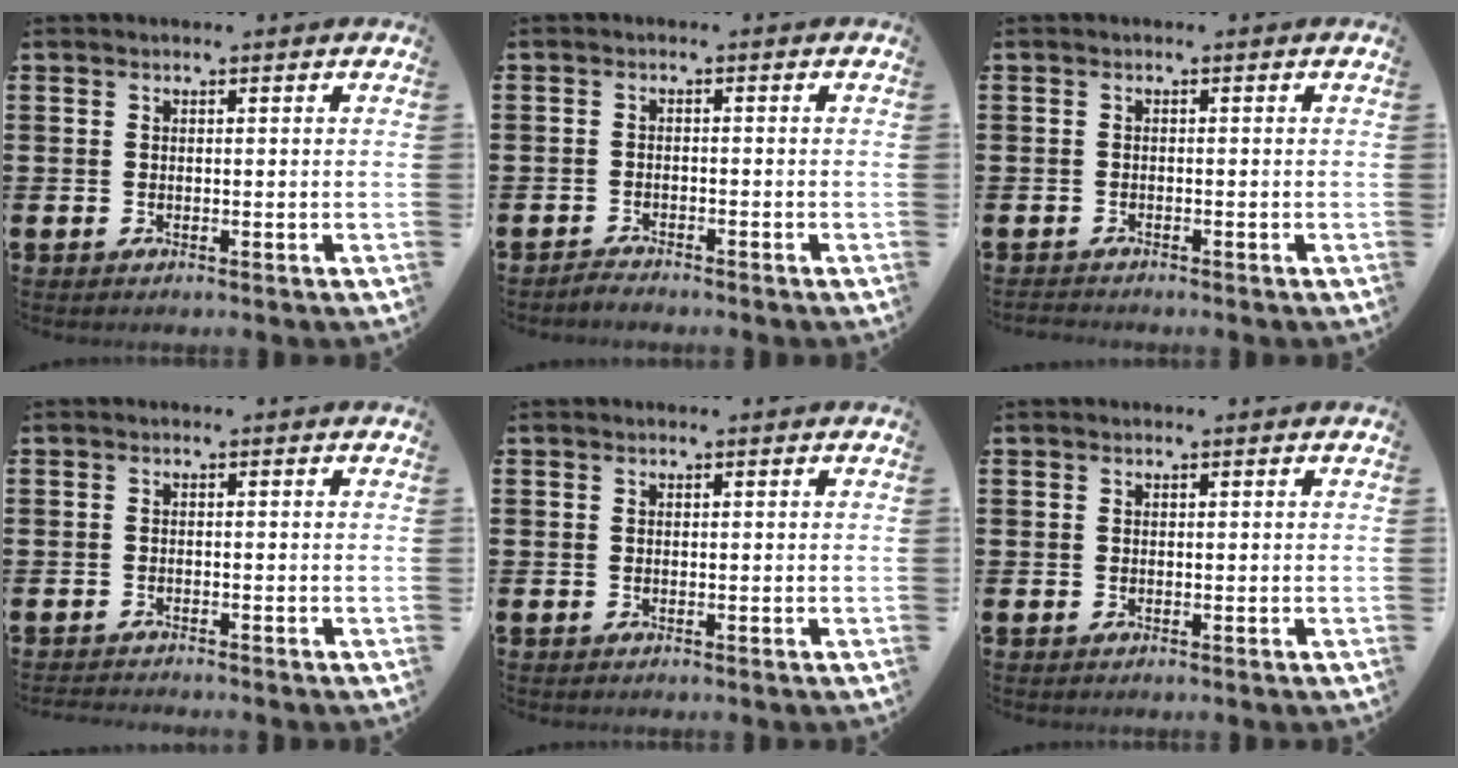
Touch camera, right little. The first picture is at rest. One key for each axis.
{"total": 1.3, "fx": -1.3, "fy": 0.0, "fz": 0.0, "tx": -0.003, "ty": 0.002, "tz": -0.027}
{"total": 0.6, "fx": -0.6, "fy": 0.0, "fz": 0.0, "tx": -0.001, "ty": -0.003, "tz": -0.013}
{"total": 0.9, "fx": -0.9, "fy": -0.1, "fz": 0.0, "tx": -0.002, "ty": -0.001, "tz": -0.019}
{"total": 0.0}
{"total": 0.0}